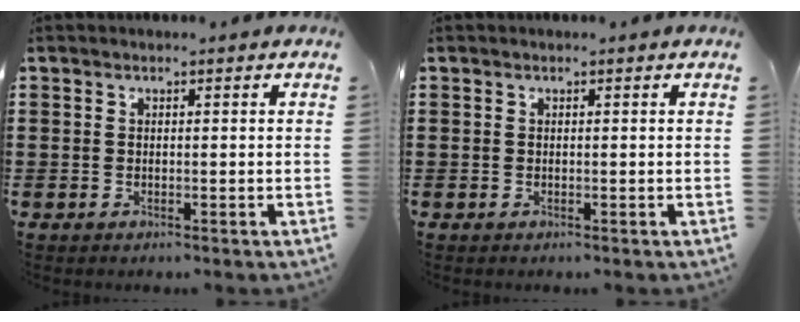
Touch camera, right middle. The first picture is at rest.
{"total": 0.0}